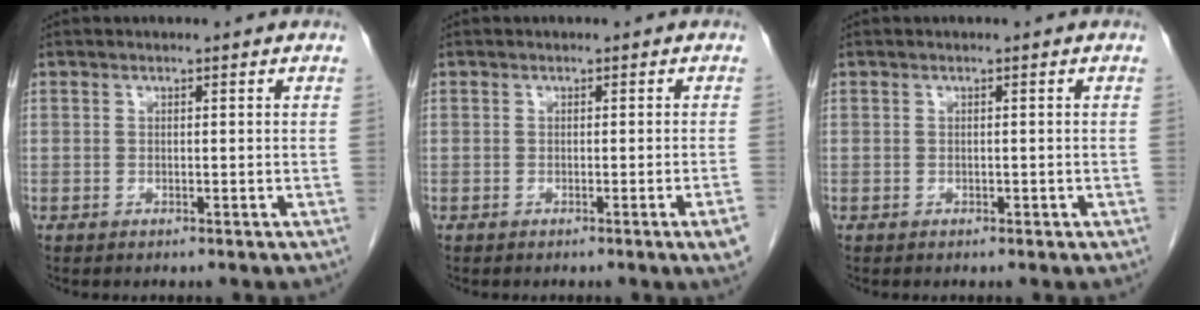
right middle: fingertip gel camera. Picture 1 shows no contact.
{"total": 2.8, "force": [-1.5, -0.6, 2.3], "torque": [-0.024, -0.009, -0.022]}
{"total": 0.5, "force": [-0.2, 0.4, 0.3], "torque": [-0.003, 0.002, -0.003]}